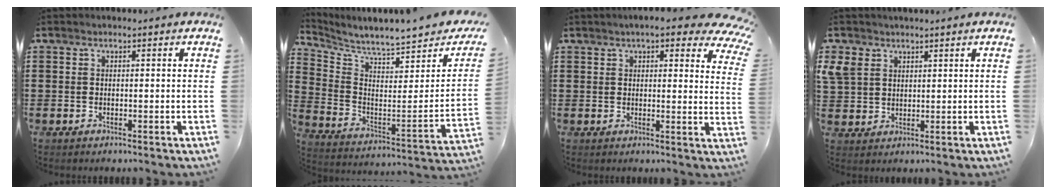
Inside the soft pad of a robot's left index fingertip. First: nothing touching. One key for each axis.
{"total": 5.4, "fx": 5.0, "fy": -0.5, "fz": 2.1, "tx": -0.069, "ty": -0.060, "tz": 0.080}
{"total": 5.8, "fx": 4.5, "fy": 0.9, "fz": 3.4, "tx": -0.064, "ty": -0.012, "tz": 0.078}
{"total": 3.9, "fx": 2.6, "fy": 2.8, "fz": 1.0, "tx": -0.036, "ty": 0.011, "tz": 0.049}